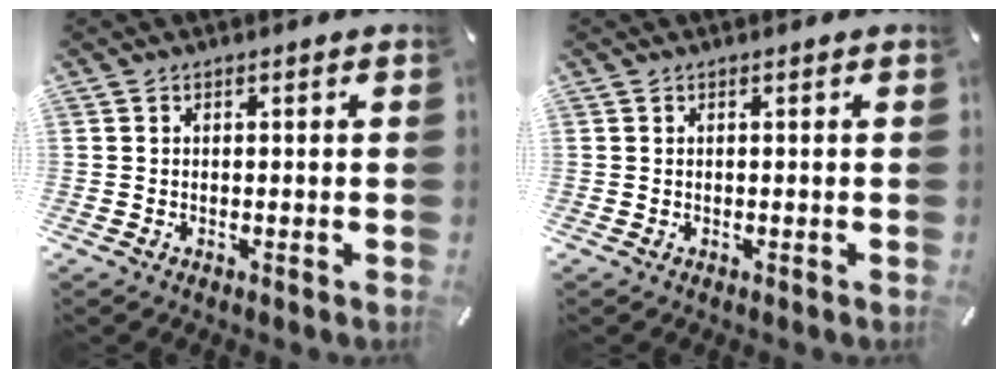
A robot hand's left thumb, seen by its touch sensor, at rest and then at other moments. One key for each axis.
{"total": 0.0}